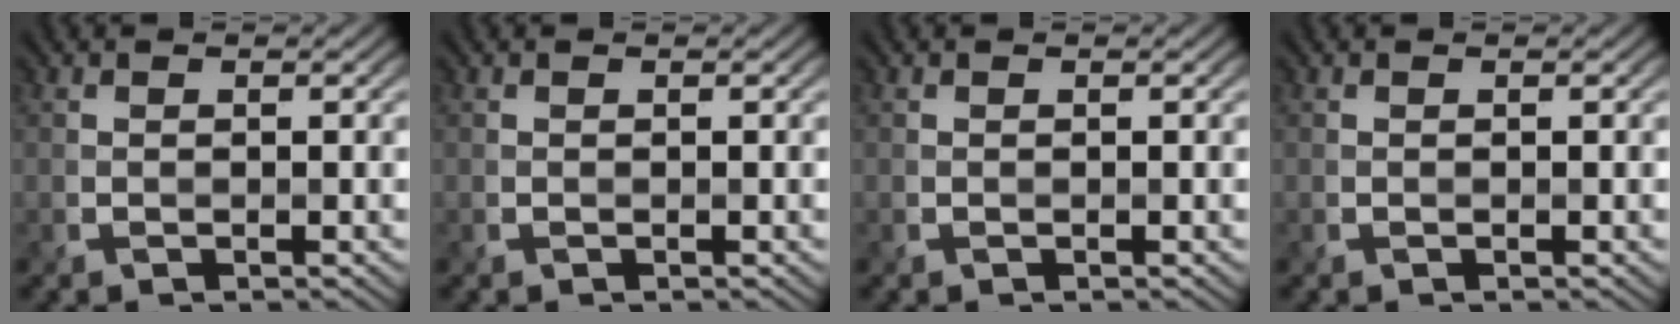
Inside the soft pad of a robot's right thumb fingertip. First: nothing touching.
{"total": 0.0}
{"total": 0.0}
{"total": 0.0}